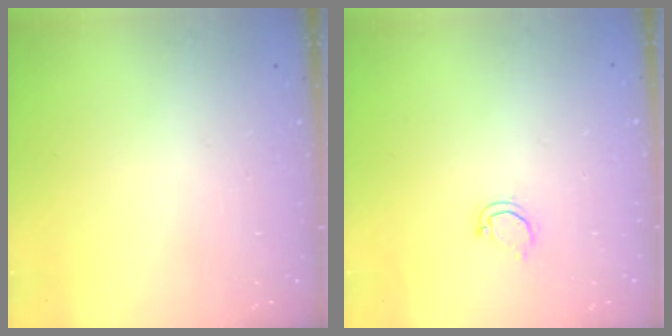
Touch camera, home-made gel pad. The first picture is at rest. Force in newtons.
{"total": 3.1, "press": 3.1, "slide": 0.2}